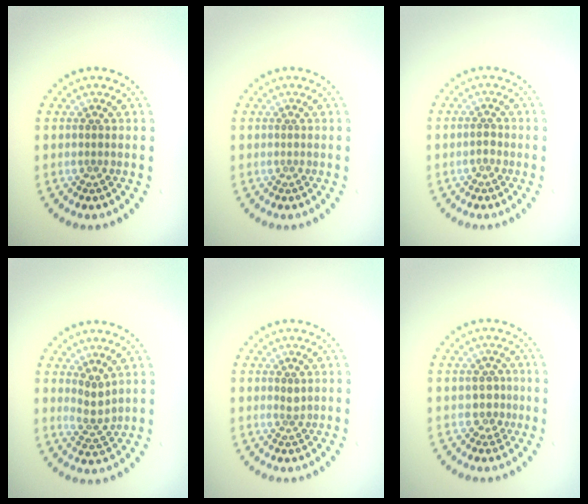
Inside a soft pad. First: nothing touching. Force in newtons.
{"total": 0.0}
{"total": 0.8, "press": 0.8, "slide": 0.1}
{"total": 2.0, "press": 1.5, "slide": 1.3}
{"total": 0.8, "press": 0.5, "slide": 0.5}
{"total": 1.8, "press": 1.4, "slide": 1.2}